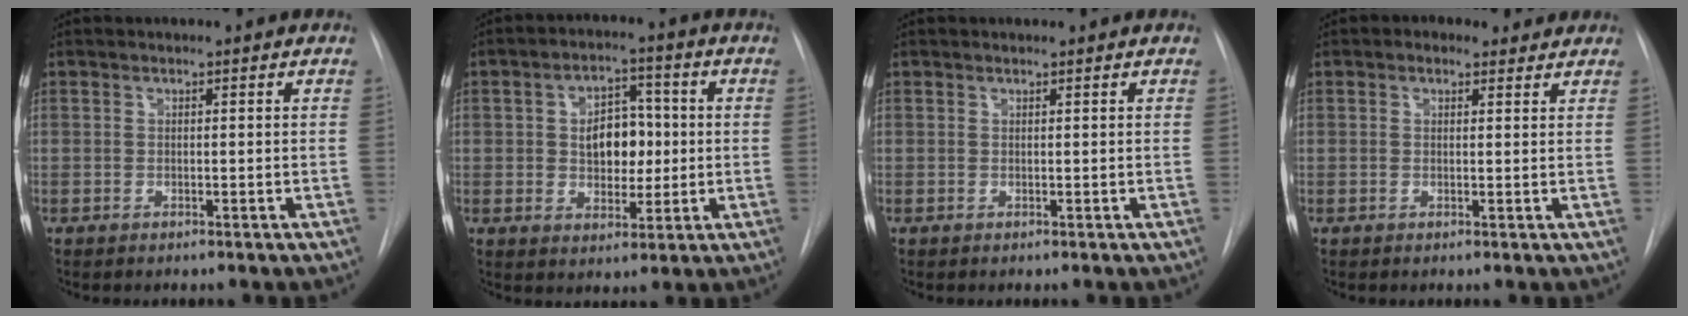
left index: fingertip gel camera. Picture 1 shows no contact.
{"total": 7.6, "force": [-0.1, 4.8, 5.8], "torque": [-0.090, 0.013, 0.004]}
{"total": 0.0}
{"total": 2.7, "force": [1.5, 1.9, 1.0], "torque": [-0.015, 0.013, 0.018]}